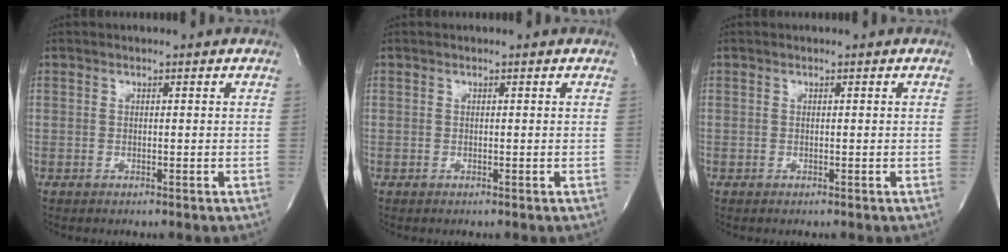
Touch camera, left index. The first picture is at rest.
{"total": 0.0}
{"total": 0.0}